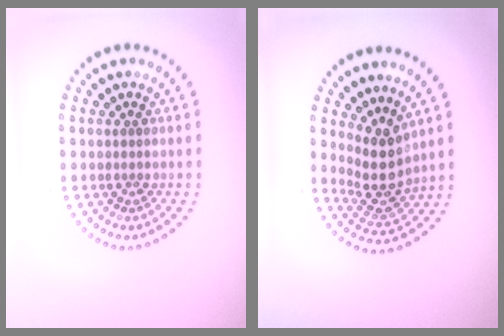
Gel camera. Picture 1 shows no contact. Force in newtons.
{"total": 3.7, "press": 2.8, "slide": 2.4}